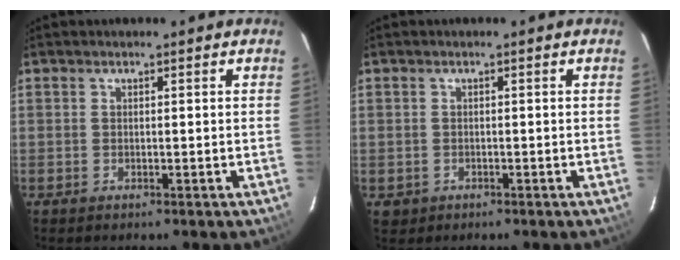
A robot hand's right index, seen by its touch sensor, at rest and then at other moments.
{"total": 2.0, "force": [-0.5, 1.9, 0.3], "torque": [-0.009, 0.000, -0.004]}